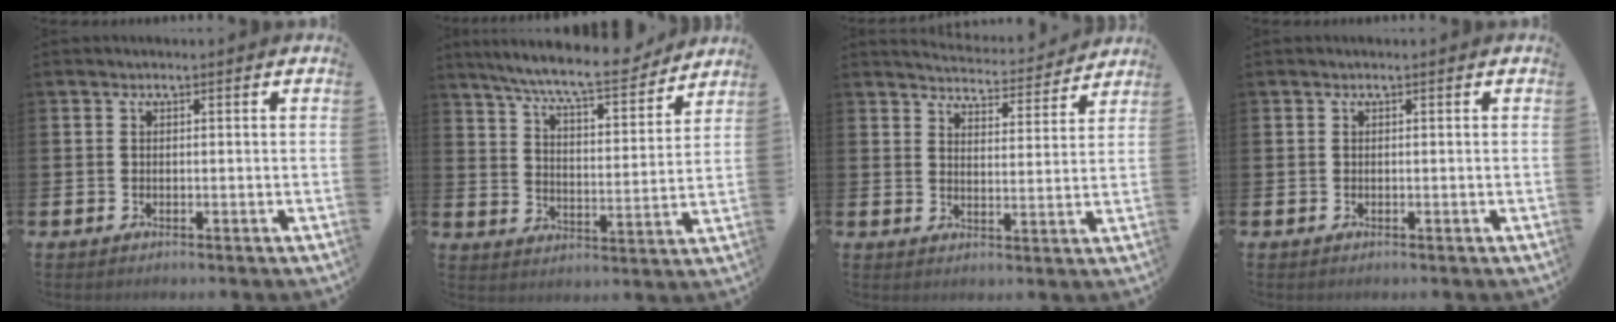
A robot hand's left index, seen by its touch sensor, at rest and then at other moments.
{"total": 9.0, "force": [8.2, 0.9, 3.6], "torque": [-0.096, -0.049, 0.141]}
{"total": 4.7, "force": [4.7, 0.4, 0.2], "torque": [-0.019, -0.036, 0.081]}
{"total": 0.0}